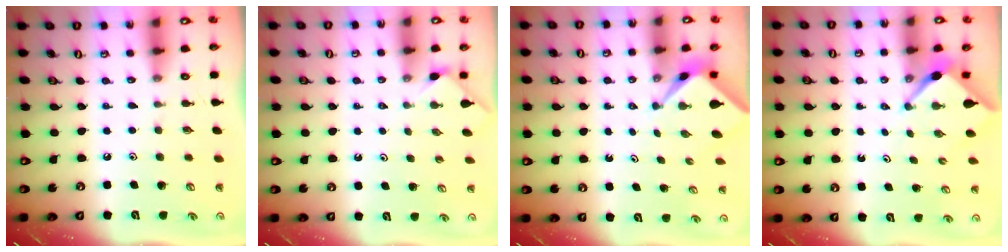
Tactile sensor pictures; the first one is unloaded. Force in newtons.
{"total": 0.0}
{"total": 1.6, "press": 1.6, "slide": 0.3}
{"total": 2.6, "press": 2.5, "slide": 0.3}